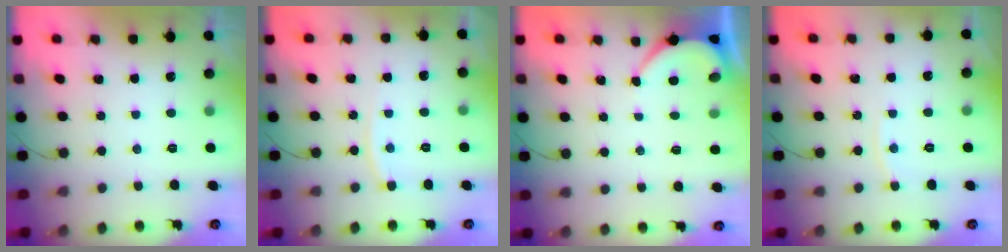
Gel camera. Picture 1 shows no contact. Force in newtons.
{"total": 5.3, "press": 5.3, "slide": 0.6}
{"total": 2.2, "press": 2.2, "slide": 0.2}
{"total": 2.7, "press": 2.7, "slide": 0.4}